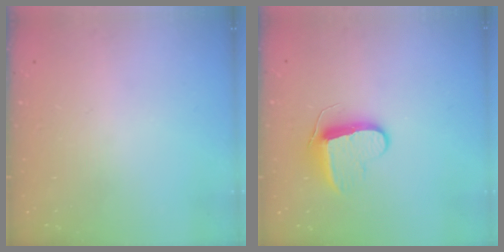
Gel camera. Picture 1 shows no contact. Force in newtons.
{"total": 9.9, "press": 9.9, "slide": 0.2}